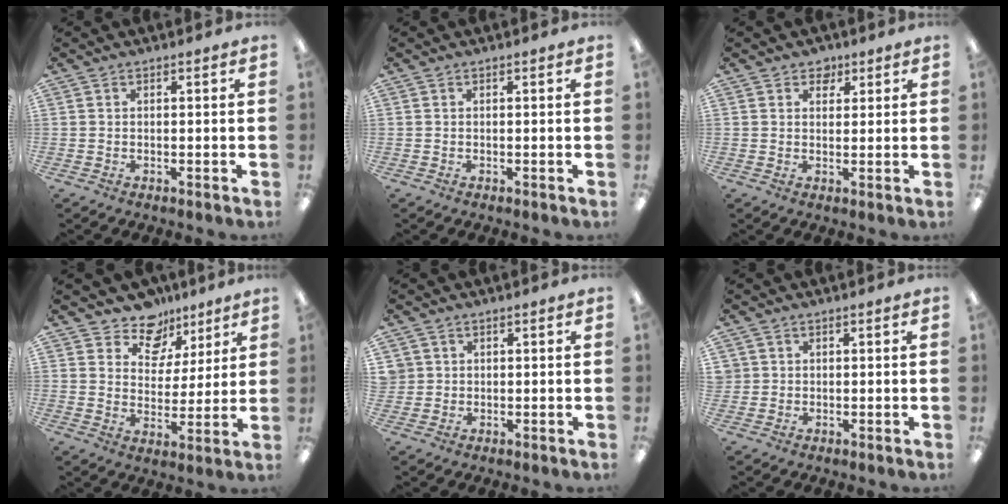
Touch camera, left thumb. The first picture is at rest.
{"total": 0.0}
{"total": 3.4, "force": [2.3, 2.4, 0.7], "torque": [0.002, -0.006, 0.038]}
{"total": 10.7, "force": [8.2, 6.4, 2.3], "torque": [-0.042, -0.059, 0.153]}
{"total": 2.7, "force": [1.0, 2.5, -0.1], "torque": [-0.007, 0.006, 0.019]}
{"total": 1.7, "force": [0.6, 1.6, -0.1], "torque": [-0.001, 0.002, 0.011]}